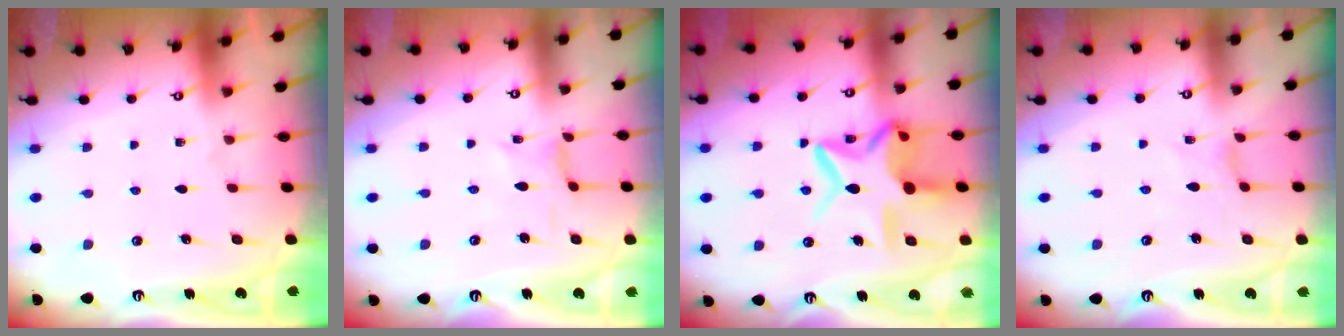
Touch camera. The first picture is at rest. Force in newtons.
{"total": 0.8, "press": 0.8, "slide": 0.3}
{"total": 15.7, "press": 15.6, "slide": 1.2}
{"total": 0.6, "press": 0.6, "slide": 0.1}